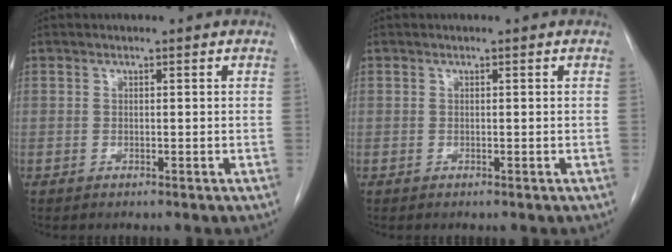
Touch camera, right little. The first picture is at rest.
{"total": 0.0}